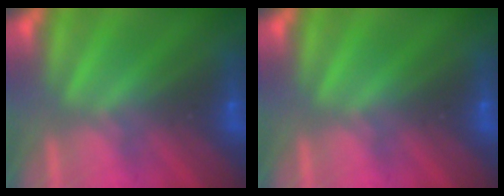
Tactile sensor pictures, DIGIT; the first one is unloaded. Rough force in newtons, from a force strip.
{"total": 0.0}